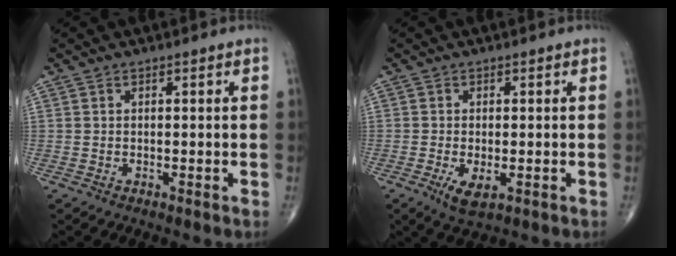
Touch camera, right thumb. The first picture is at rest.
{"total": 3.8, "force": [-1.3, 1.7, 3.2], "torque": [-0.057, -0.008, -0.019]}